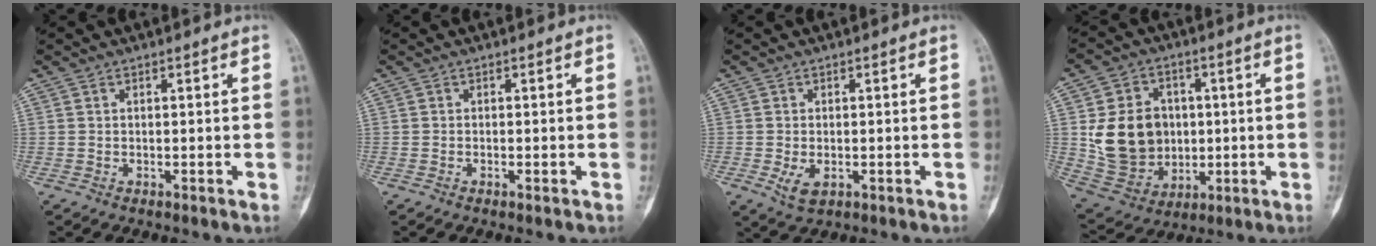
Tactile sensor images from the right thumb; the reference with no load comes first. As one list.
[{"total": 0.5, "force": [-0.3, 0.1, 0.4], "torque": [-0.008, 0.000, -0.004]}, {"total": 2.8, "force": [-0.8, 1.6, 2.1], "torque": [-0.038, -0.003, -0.010]}, {"total": 15.5, "force": [1.0, 12.8, 8.7], "torque": [-0.122, 0.000, 0.039]}]